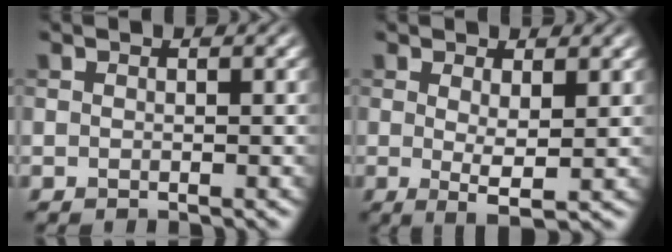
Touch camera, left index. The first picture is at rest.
{"total": 2.8, "force": [0.5, 0.5, 2.7], "torque": [-0.044, -0.013, 0.013]}